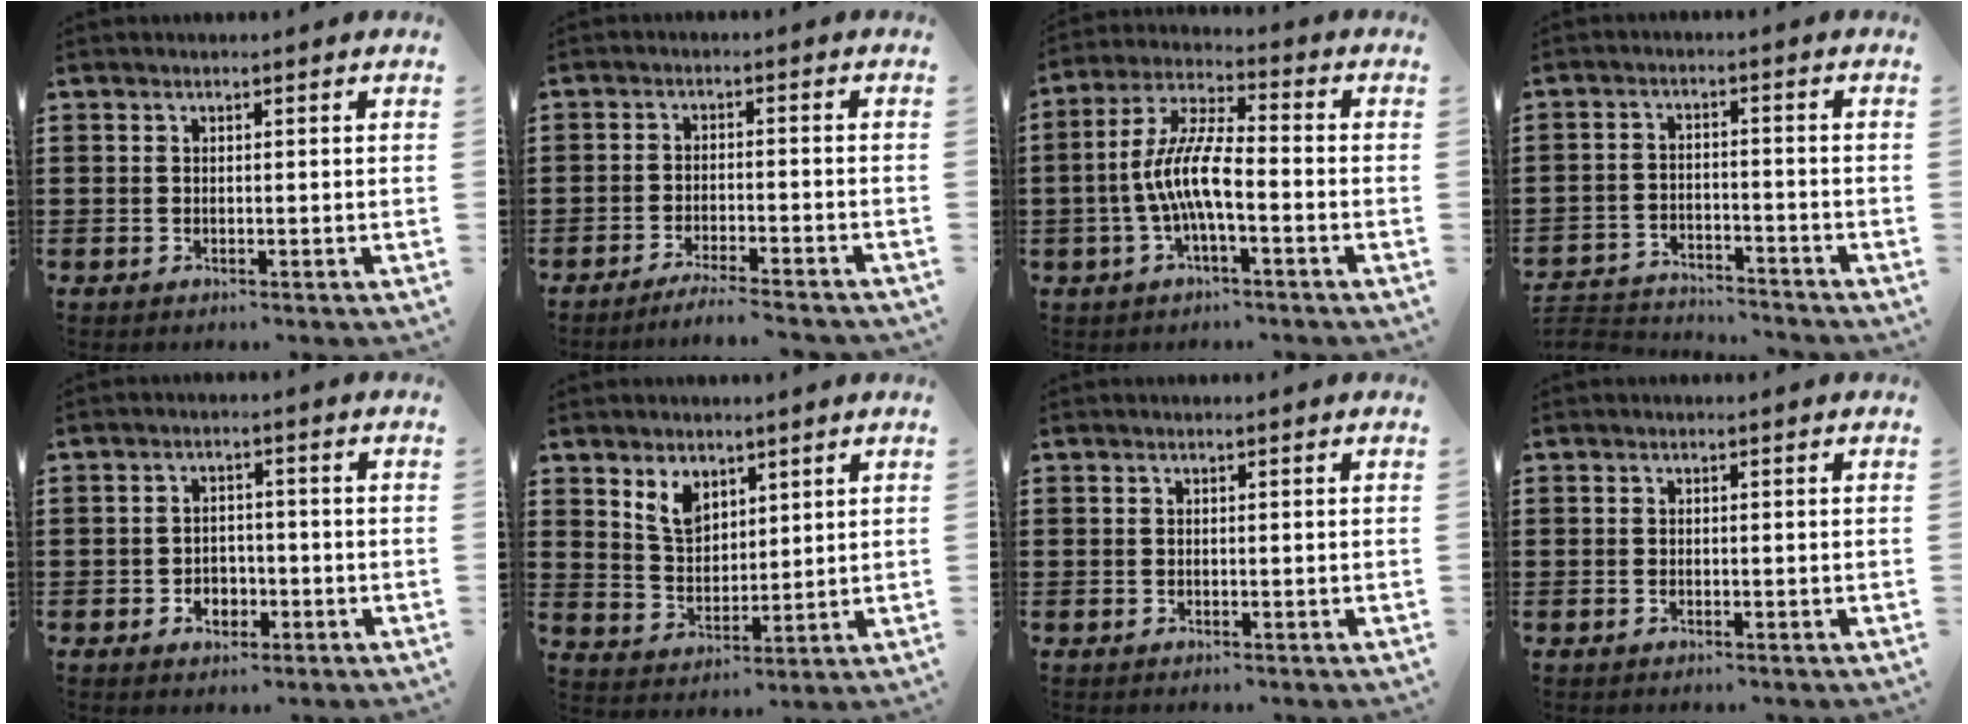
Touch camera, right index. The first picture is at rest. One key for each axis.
{"total": 3.3, "fx": -3.1, "fy": -0.3, "fz": 1.0, "tx": -0.025, "ty": -0.006, "tz": -0.064}
{"total": 8.6, "fx": -2.3, "fy": 2.1, "fz": 8.0, "tx": -0.177, "ty": -0.007, "tz": -0.049}
{"total": 3.6, "fx": -3.5, "fy": 0.6, "fz": 0.2, "tx": -0.017, "ty": 0.001, "tz": -0.078}
{"total": 2.8, "fx": -1.2, "fy": 2.2, "fz": 1.3, "tx": -0.021, "ty": 0.001, "tz": -0.029}
{"total": 5.4, "fx": 3.6, "fy": 3.3, "fz": 2.2, "tx": -0.059, "ty": 0.005, "tz": 0.069}
{"total": 0.0}
{"total": 0.0}